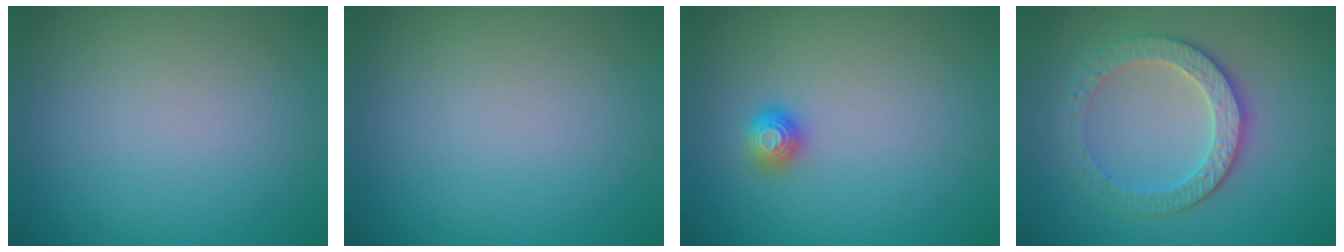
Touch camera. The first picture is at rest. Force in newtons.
{"total": 0.0}
{"total": 1.1, "press": 1.1, "slide": 0.1}
{"total": 3.8, "press": 3.7, "slide": 1.2}